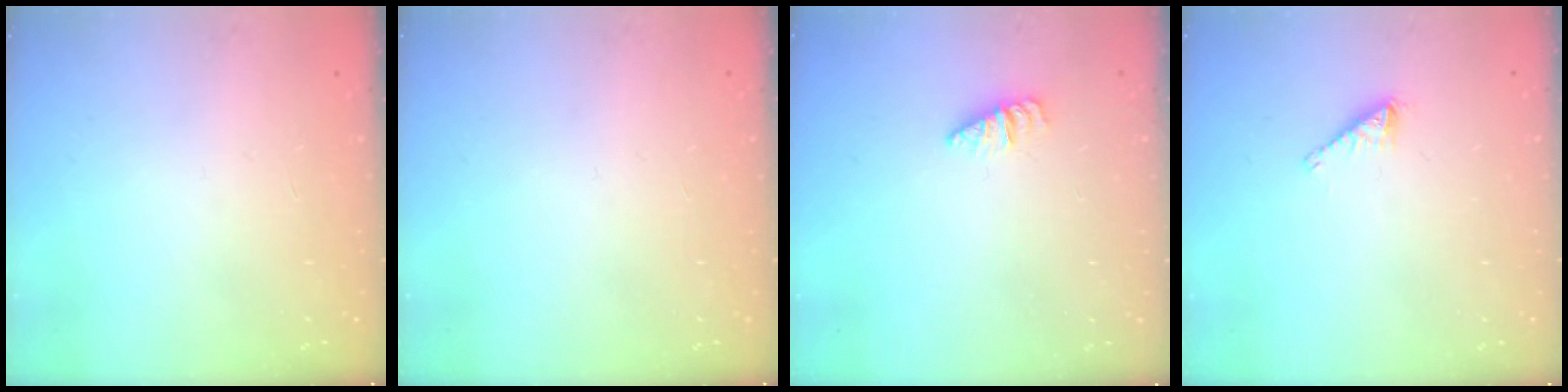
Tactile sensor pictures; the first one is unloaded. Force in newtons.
{"total": 0.0}
{"total": 1.1, "press": 1.1, "slide": 0.2}
{"total": 1.6, "press": 1.6, "slide": 0.2}